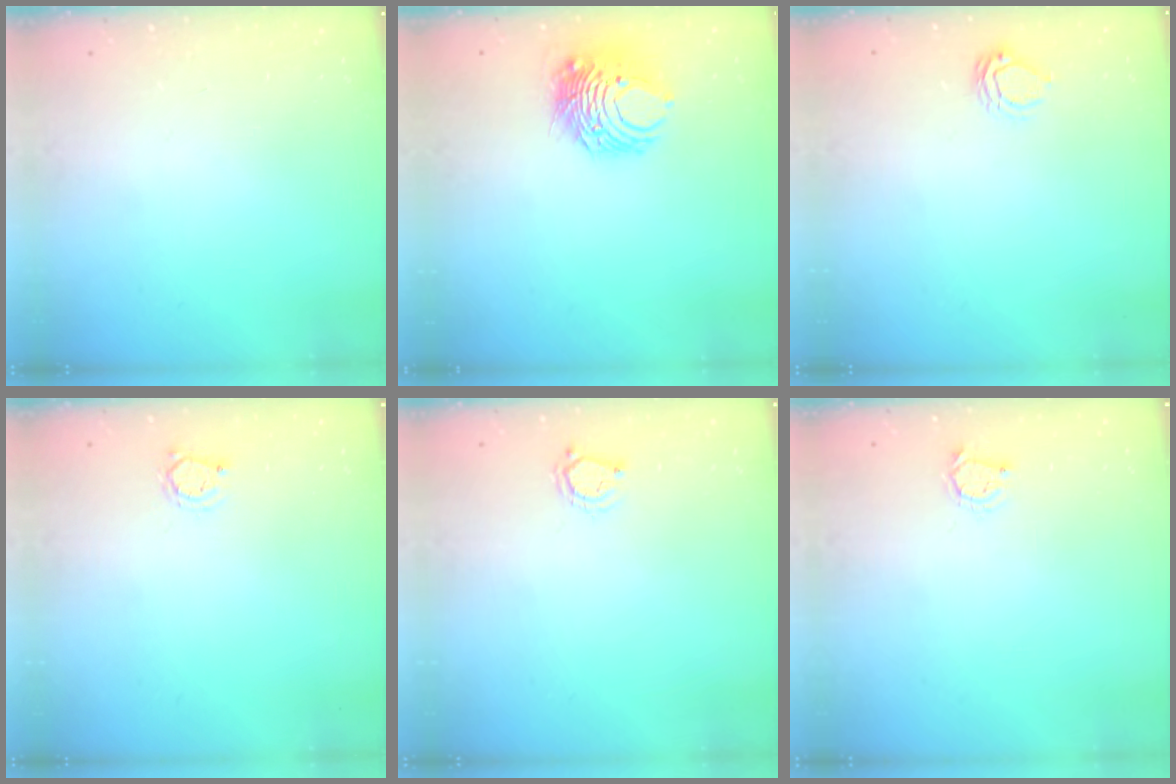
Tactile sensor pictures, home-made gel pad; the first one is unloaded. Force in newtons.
{"total": 8.3, "press": 8.3, "slide": 0.8}
{"total": 6.0, "press": 6.0, "slide": 0.4}
{"total": 2.6, "press": 2.6, "slide": 0.4}
{"total": 4.6, "press": 4.5, "slide": 0.3}
{"total": 3.3, "press": 3.2, "slide": 0.4}